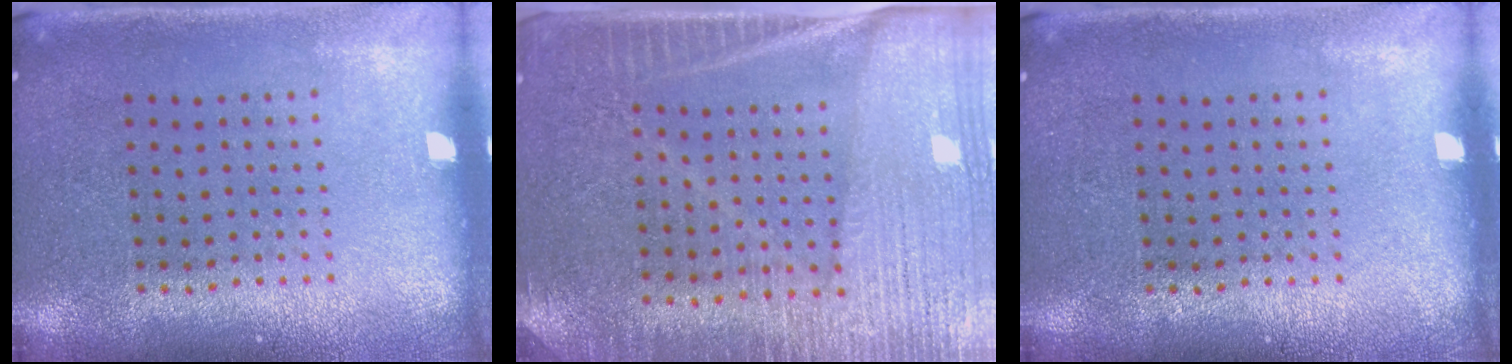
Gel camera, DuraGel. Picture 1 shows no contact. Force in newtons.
{"total": 4.0, "press": 3.7, "slide": 1.6}
{"total": 0.0}